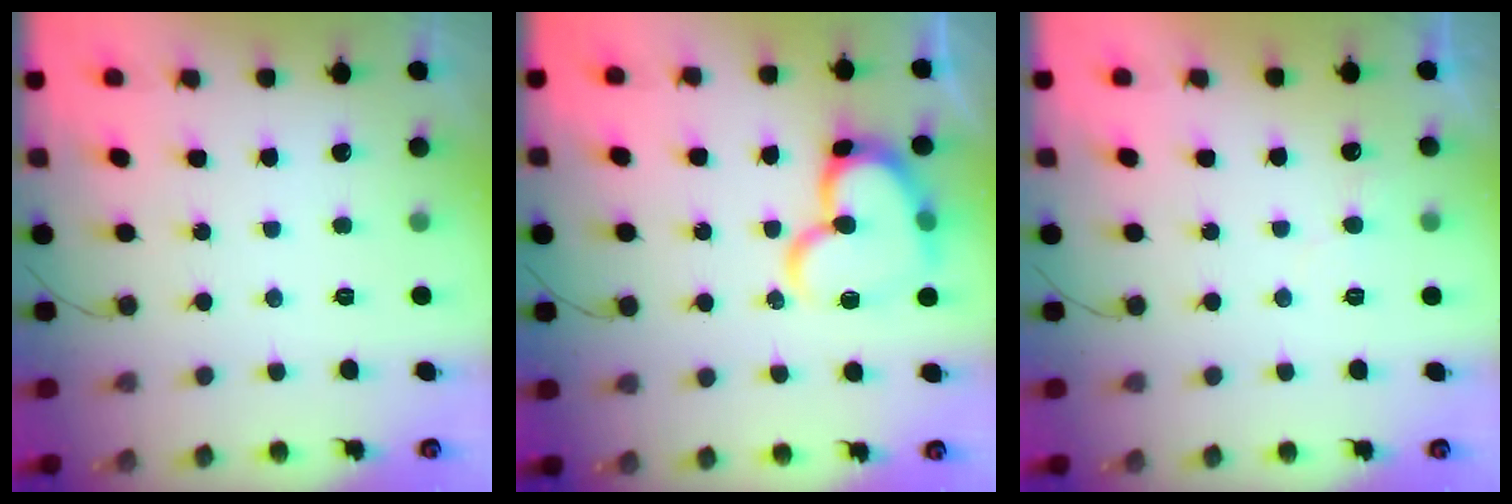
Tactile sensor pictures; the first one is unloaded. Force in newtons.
{"total": 17.3, "press": 17.3, "slide": 1.5}
{"total": 5.3, "press": 5.3, "slide": 0.3}